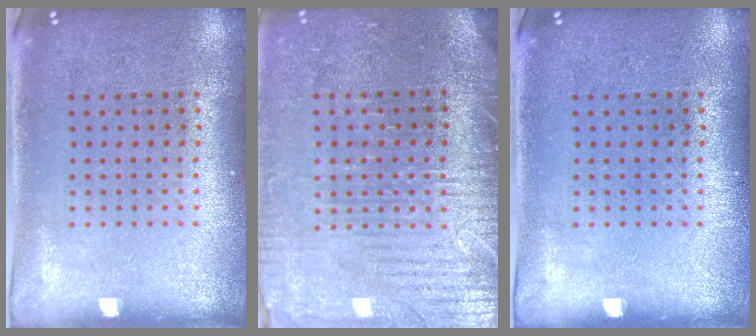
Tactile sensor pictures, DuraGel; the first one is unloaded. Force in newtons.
{"total": 3.7, "press": 3.4, "slide": 1.4}
{"total": 0.0}